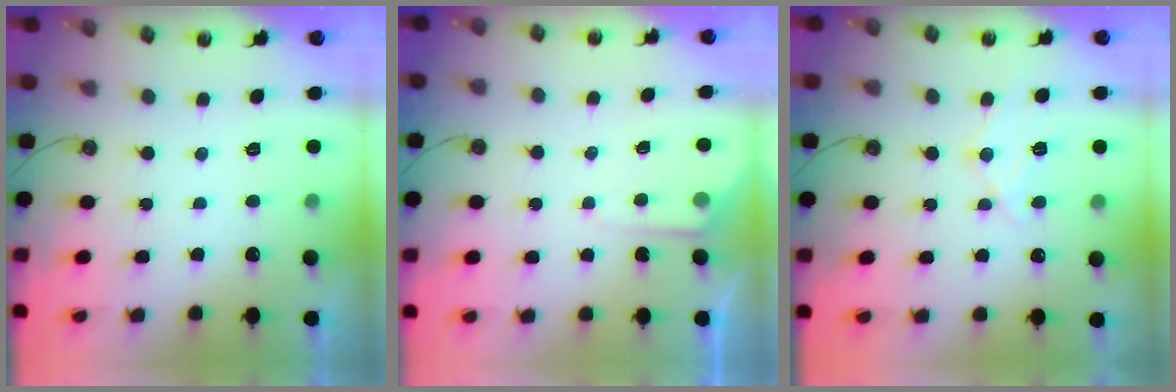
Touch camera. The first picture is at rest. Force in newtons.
{"total": 3.8, "press": 3.7, "slide": 0.5}
{"total": 11.4, "press": 11.4, "slide": 1.0}